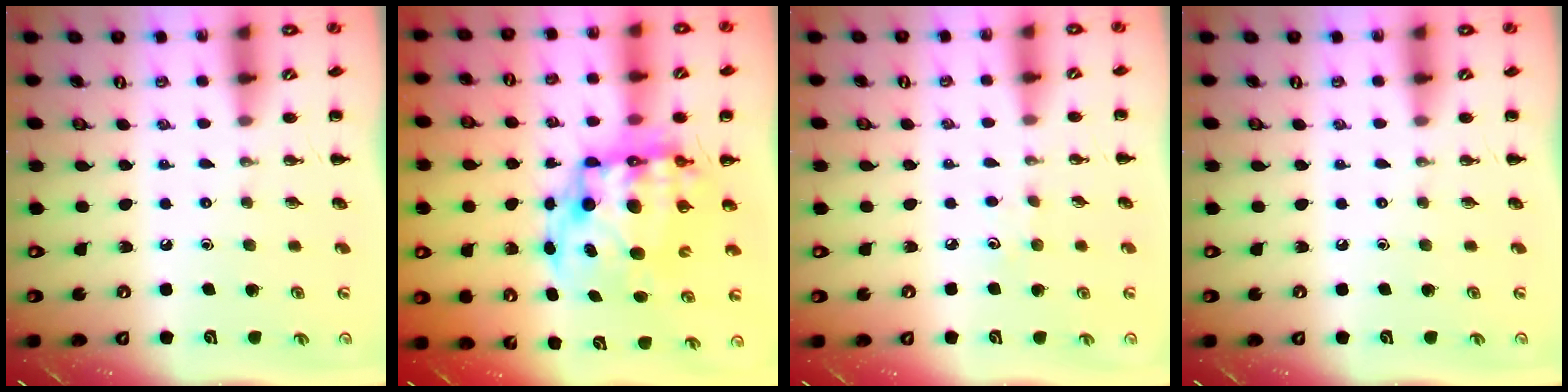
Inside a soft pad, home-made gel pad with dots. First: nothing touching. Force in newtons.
{"total": 15.6, "press": 15.1, "slide": 3.9}
{"total": 4.8, "press": 4.7, "slide": 1.2}
{"total": 0.0}